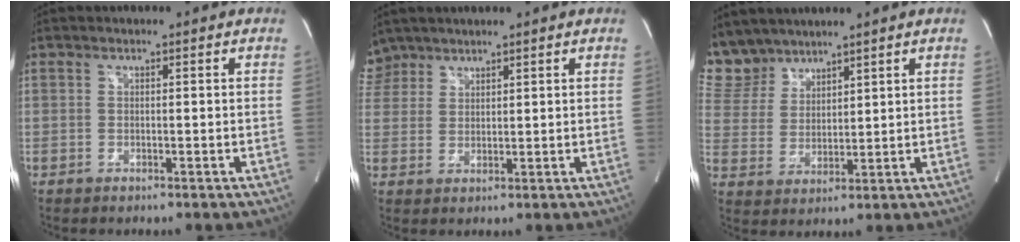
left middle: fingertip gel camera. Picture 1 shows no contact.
{"total": 4.7, "force": [4.0, 2.6, -0.3], "torque": [0.009, 0.011, 0.081]}
{"total": 8.3, "force": [7.6, 3.5, 0.5], "torque": [-0.021, 0.015, 0.168]}